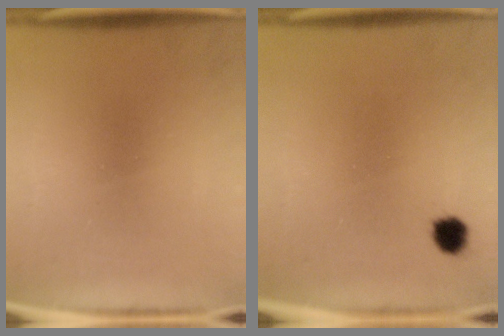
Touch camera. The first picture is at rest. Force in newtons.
{"total": 2.8}